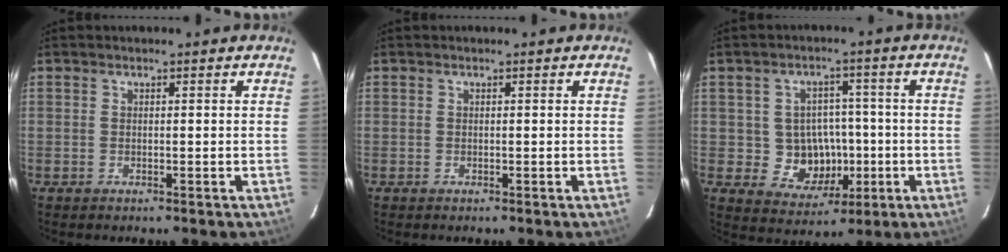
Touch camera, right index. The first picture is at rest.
{"total": 0.0}
{"total": 8.6, "force": [-1.3, 7.9, 3.2], "torque": [-0.072, 0.014, 0.000]}